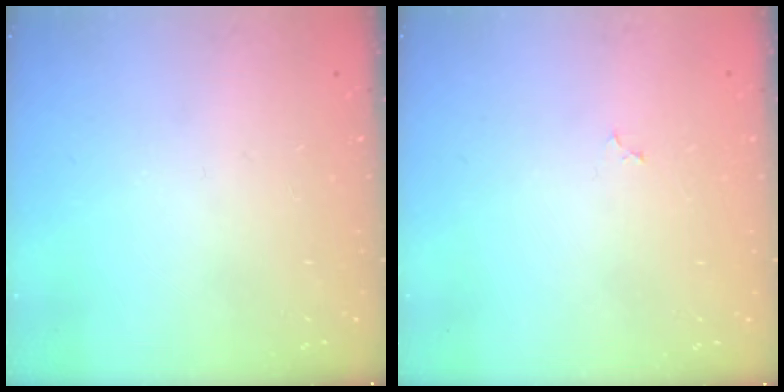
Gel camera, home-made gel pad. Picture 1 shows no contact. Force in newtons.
{"total": 2.3, "press": 2.3, "slide": 0.2}